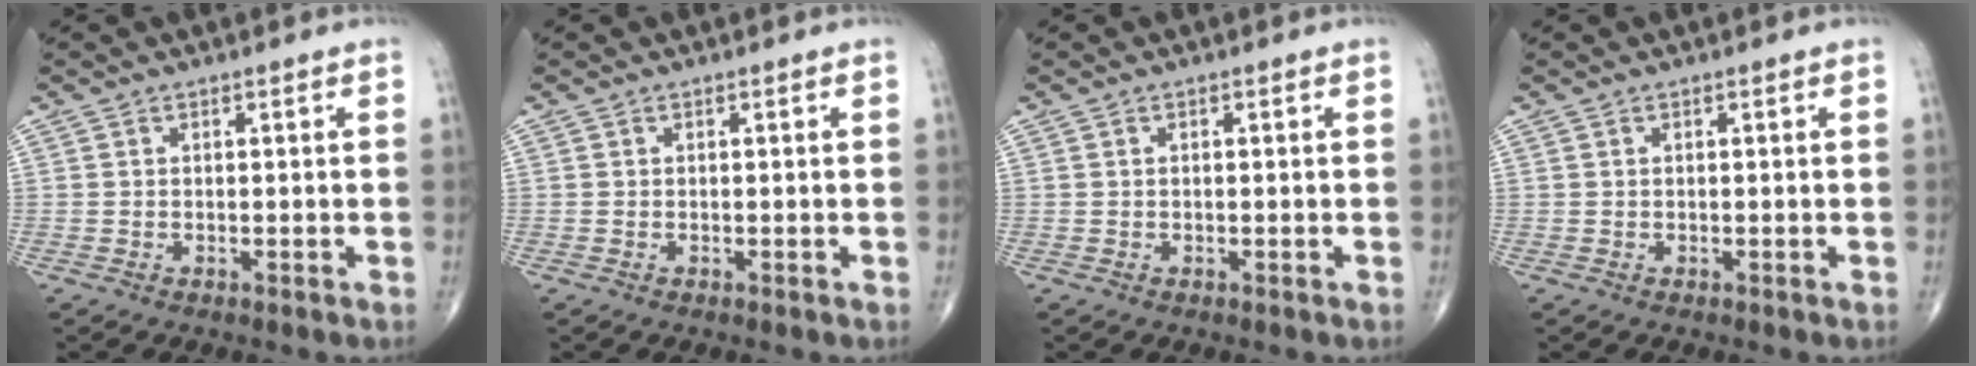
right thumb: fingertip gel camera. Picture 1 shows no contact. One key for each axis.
{"total": 0.0}
{"total": 0.0}
{"total": 0.0}